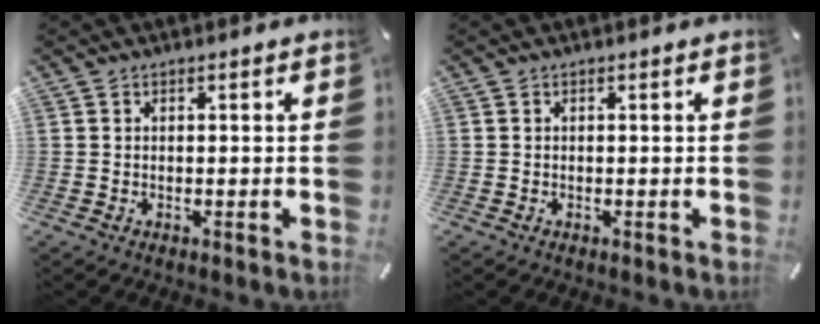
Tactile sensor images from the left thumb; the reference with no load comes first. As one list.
[{"total": 0.0}]